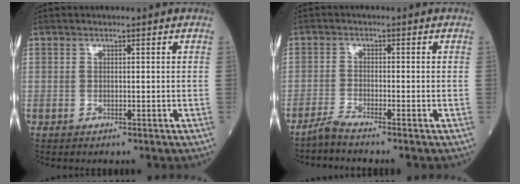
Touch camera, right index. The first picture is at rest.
{"total": 2.4, "force": [-2.3, -0.6, 0.6], "torque": [-0.018, -0.009, -0.051]}